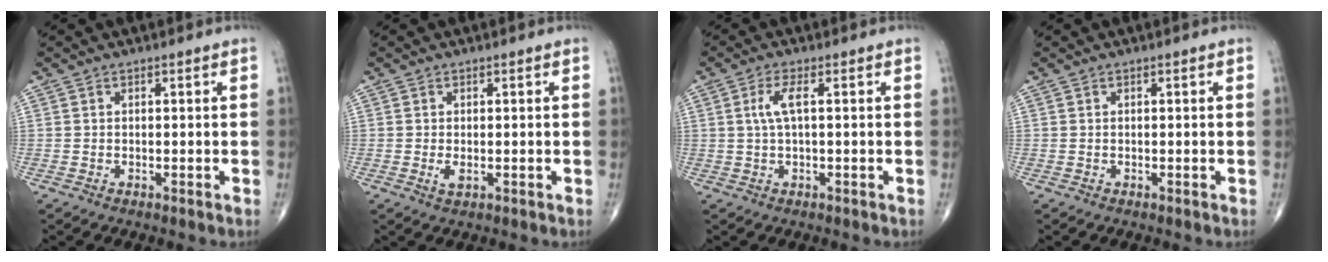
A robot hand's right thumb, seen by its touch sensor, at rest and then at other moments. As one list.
[{"total": 1.6, "force": [-0.3, 0.7, 1.4], "torque": [-0.029, -0.006, -0.005]}, {"total": 3.3, "force": [0.5, 0.7, 3.2], "torque": [-0.083, 0.010, 0.011]}, {"total": 0.0}]